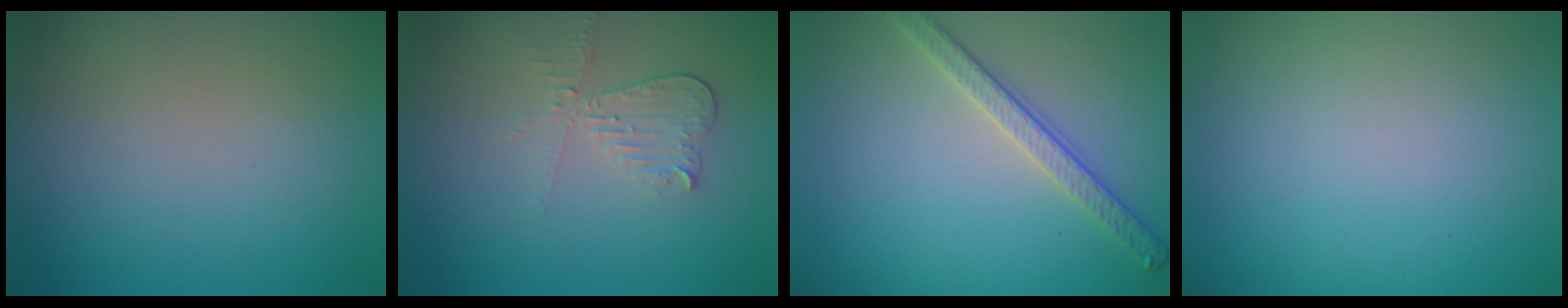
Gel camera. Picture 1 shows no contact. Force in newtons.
{"total": 3.0, "press": 2.6, "slide": 1.4}
{"total": 2.8, "press": 2.7, "slide": 0.7}
{"total": 0.0}